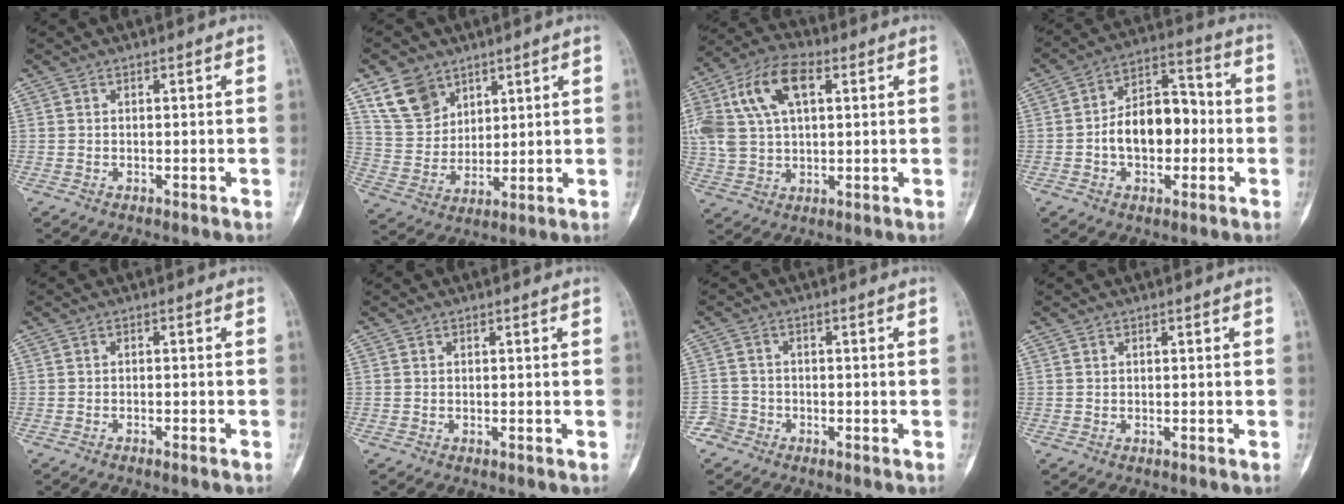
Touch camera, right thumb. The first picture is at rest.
{"total": 10.1, "force": [6.4, 7.0, 3.4], "torque": [-0.047, -0.030, 0.135]}
{"total": 16.1, "force": [4.9, 9.3, 12.2], "torque": [-0.250, 0.018, 0.089]}
{"total": 13.0, "force": [-1.6, 8.3, 9.8], "torque": [-0.126, 0.043, -0.033]}
{"total": 1.6, "force": [-1.2, -0.1, 1.1], "torque": [-0.020, 0.008, -0.012]}
{"total": 0.0}
{"total": 3.0, "force": [-2.0, 2.1, -0.6], "torque": [0.023, 0.014, -0.045]}
{"total": 0.0}